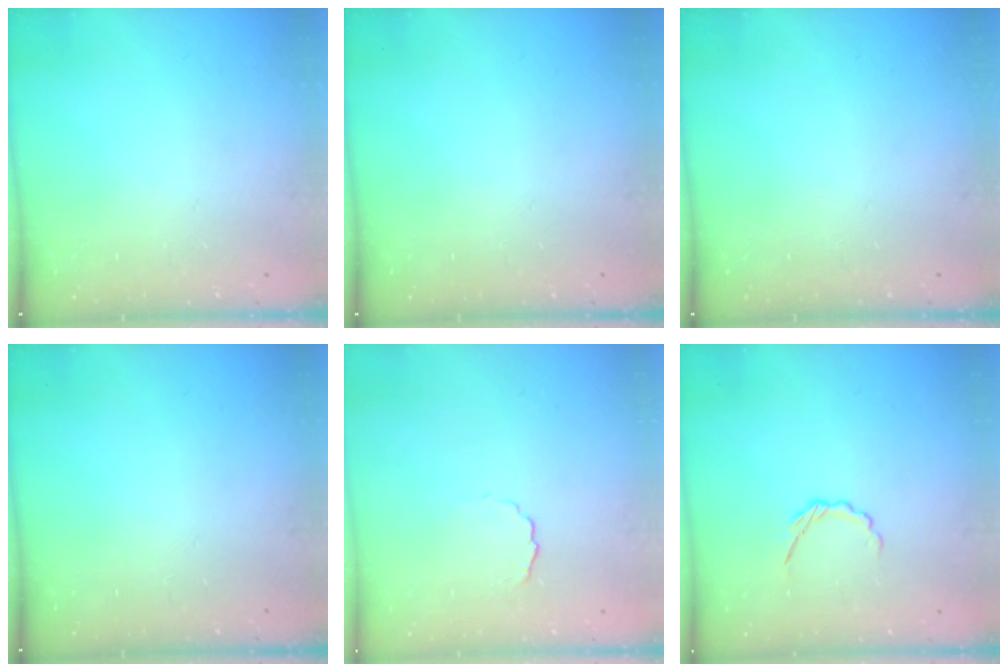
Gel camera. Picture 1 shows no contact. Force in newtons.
{"total": 0.0}
{"total": 0.0}
{"total": 0.0}
{"total": 2.4, "press": 2.4, "slide": 0.5}
{"total": 3.0, "press": 2.9, "slide": 0.9}